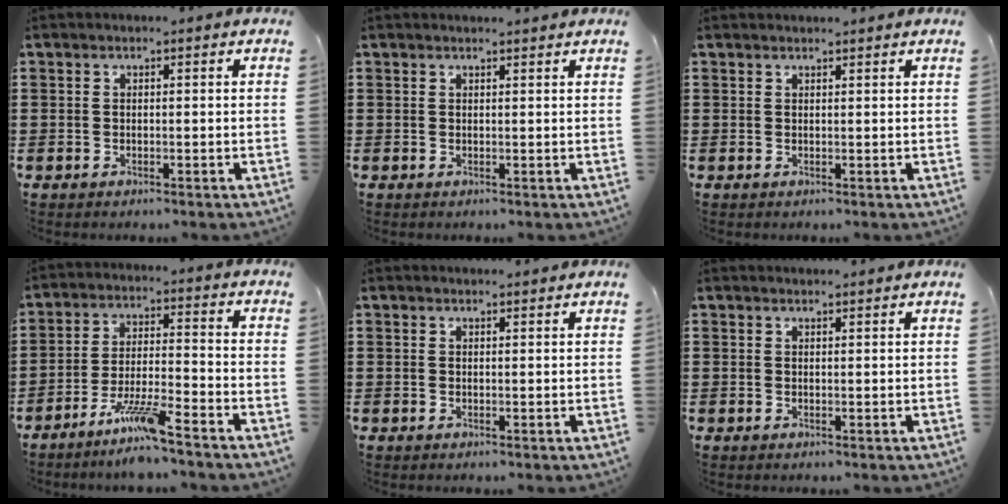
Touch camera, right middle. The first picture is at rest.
{"total": 0.9, "force": [0.9, -0.1, 0.1], "torque": [0.003, -0.005, 0.015]}
{"total": 0.9, "force": [0.9, 0.0, 0.0], "torque": [-0.003, 0.000, 0.018]}
{"total": 7.1, "force": [-5.7, 0.1, 4.2], "torque": [-0.087, -0.010, -0.109]}
{"total": 1.0, "force": [1.0, 0.0, 0.1], "torque": [0.003, -0.004, 0.018]}
{"total": 1.0, "force": [1.0, 0.0, 0.1], "torque": [0.004, -0.005, 0.017]}